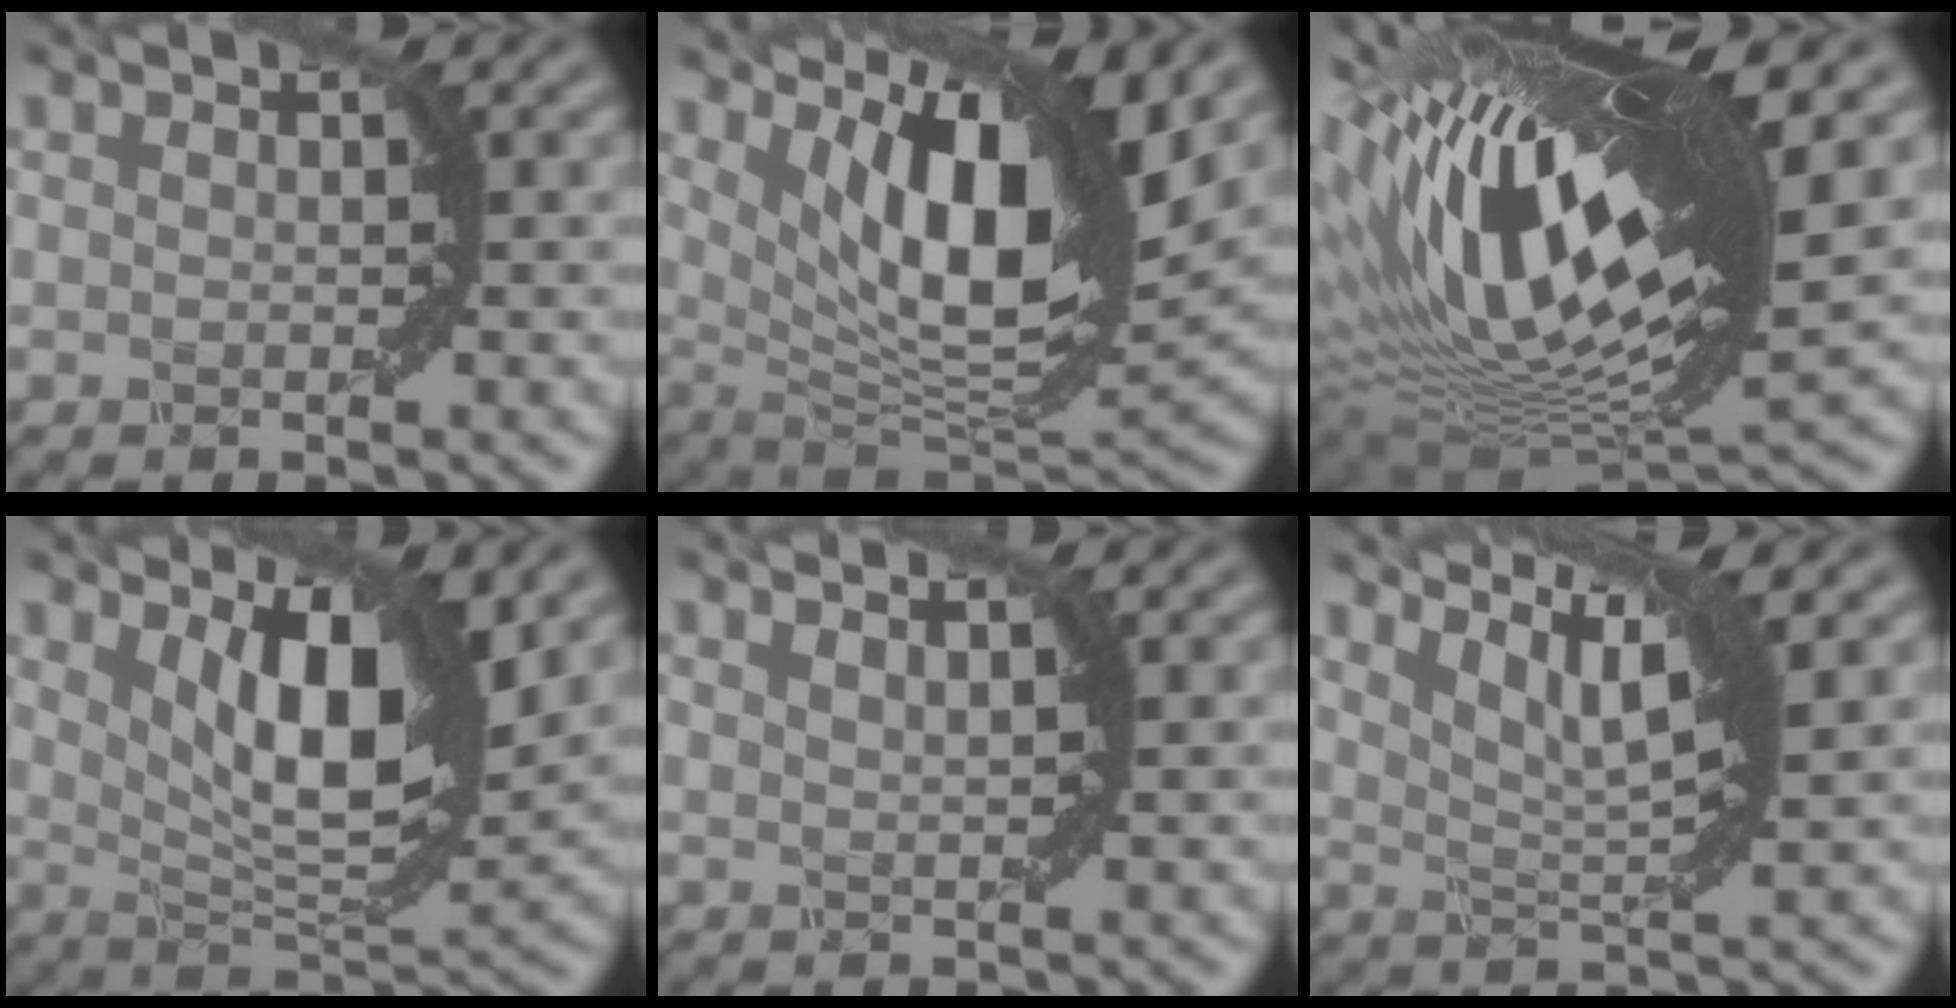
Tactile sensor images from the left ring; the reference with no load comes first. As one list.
[{"total": 12.0, "force": [5.2, 4.0, 10.1], "torque": [-0.164, -0.002, 0.100]}, {"total": 17.0, "force": [4.5, 6.4, 15.1], "torque": [-0.290, 0.017, 0.076]}, {"total": 8.6, "force": [3.2, 2.9, 7.4], "torque": [-0.119, -0.012, 0.066]}, {"total": 3.1, "force": [2.3, 1.1, 1.7], "torque": [-0.004, 0.017, 0.008]}, {"total": 7.0, "force": [3.9, 1.6, 5.6], "torque": [-0.083, 0.014, 0.064]}]